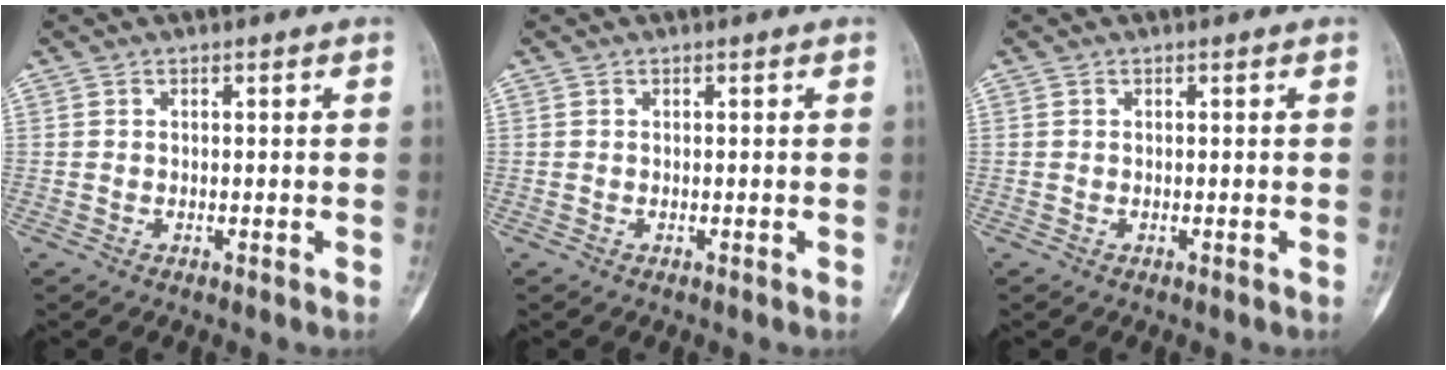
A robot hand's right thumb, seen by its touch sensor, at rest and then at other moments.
{"total": 0.0}
{"total": 0.0}